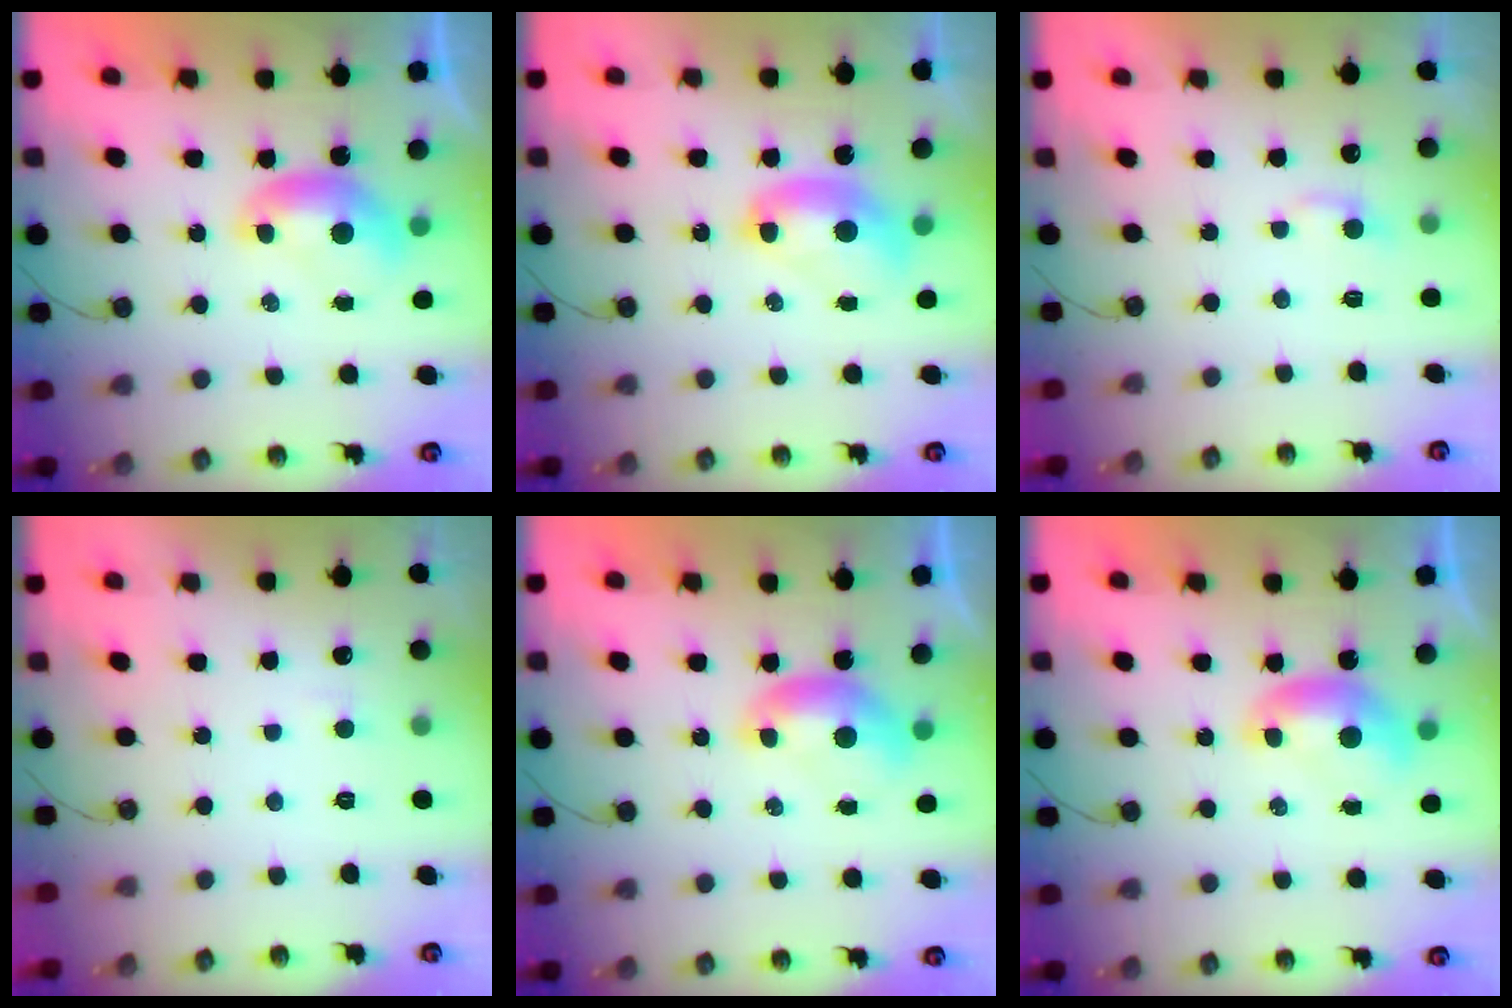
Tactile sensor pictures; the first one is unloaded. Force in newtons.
{"total": 2.5, "press": 2.5, "slide": 0.1}
{"total": 2.3, "press": 2.3, "slide": 0.4}
{"total": 2.3, "press": 2.3, "slide": 0.4}
{"total": 0.0}
{"total": 0.0}